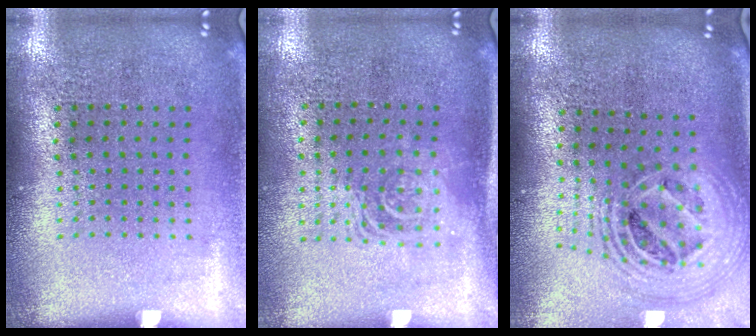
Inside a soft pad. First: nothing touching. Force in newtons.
{"total": 1.6, "press": 1.3, "slide": 0.9}
{"total": 2.5, "press": 1.8, "slide": 1.7}